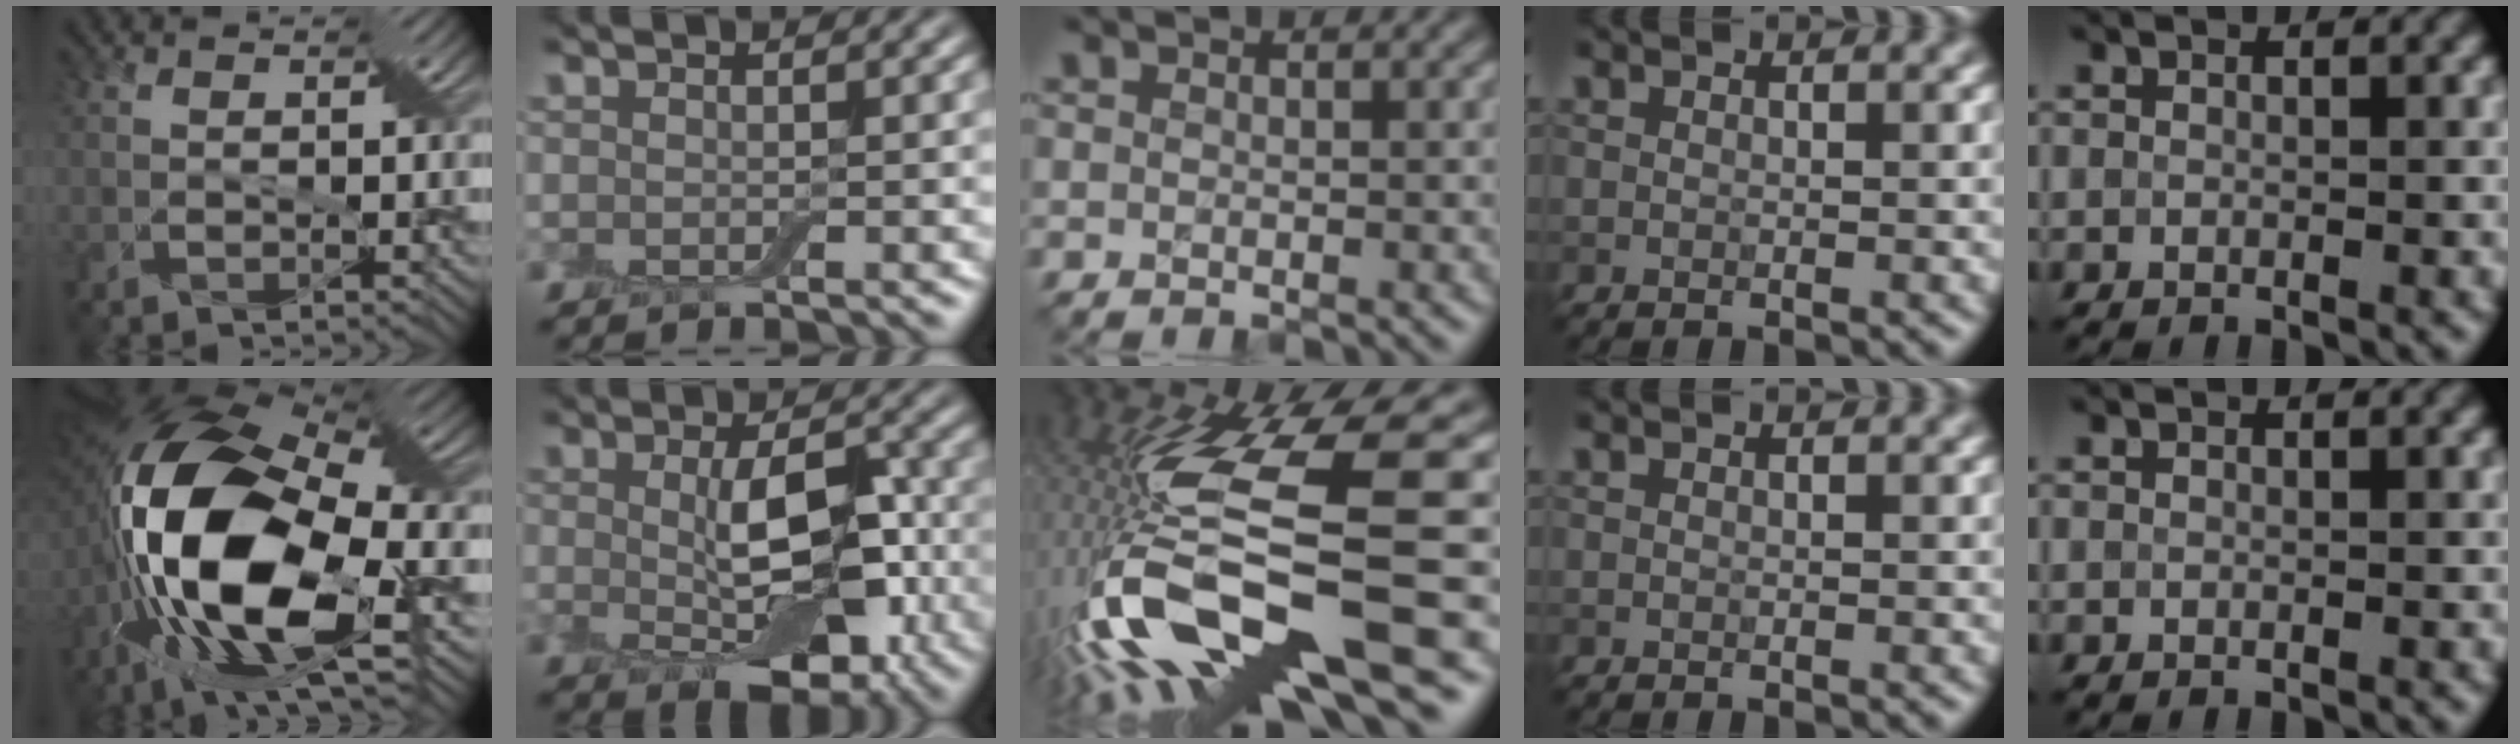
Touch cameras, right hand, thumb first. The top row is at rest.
{"thumb": {"total": 19.2, "force": [-3.1, 8.8, 16.8], "torque": [-0.385, -0.009, -0.047]}, "index": {"total": 7.7, "force": [-0.7, 4.0, 6.5], "torque": [-0.099, -0.003, -0.004]}, "middle": {"total": 16.3, "force": [-3.3, 5.6, 15.0], "torque": [-0.310, -0.033, -0.045]}}